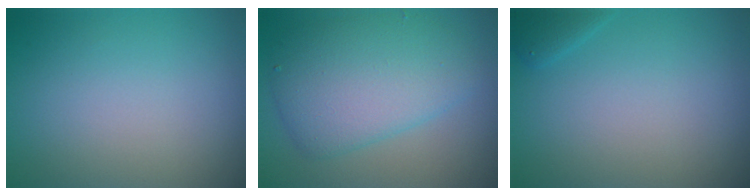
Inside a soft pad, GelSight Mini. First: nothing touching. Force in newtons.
{"total": 6.3, "press": 6.3, "slide": 0.1}
{"total": 1.2, "press": 1.2, "slide": 0.1}